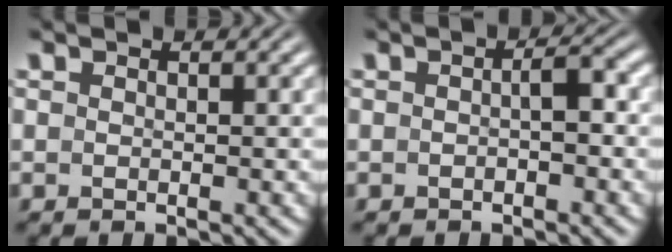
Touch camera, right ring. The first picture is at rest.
{"total": 1.4, "force": [-0.5, 0.3, 1.3], "torque": [-0.015, 0.001, -0.007]}